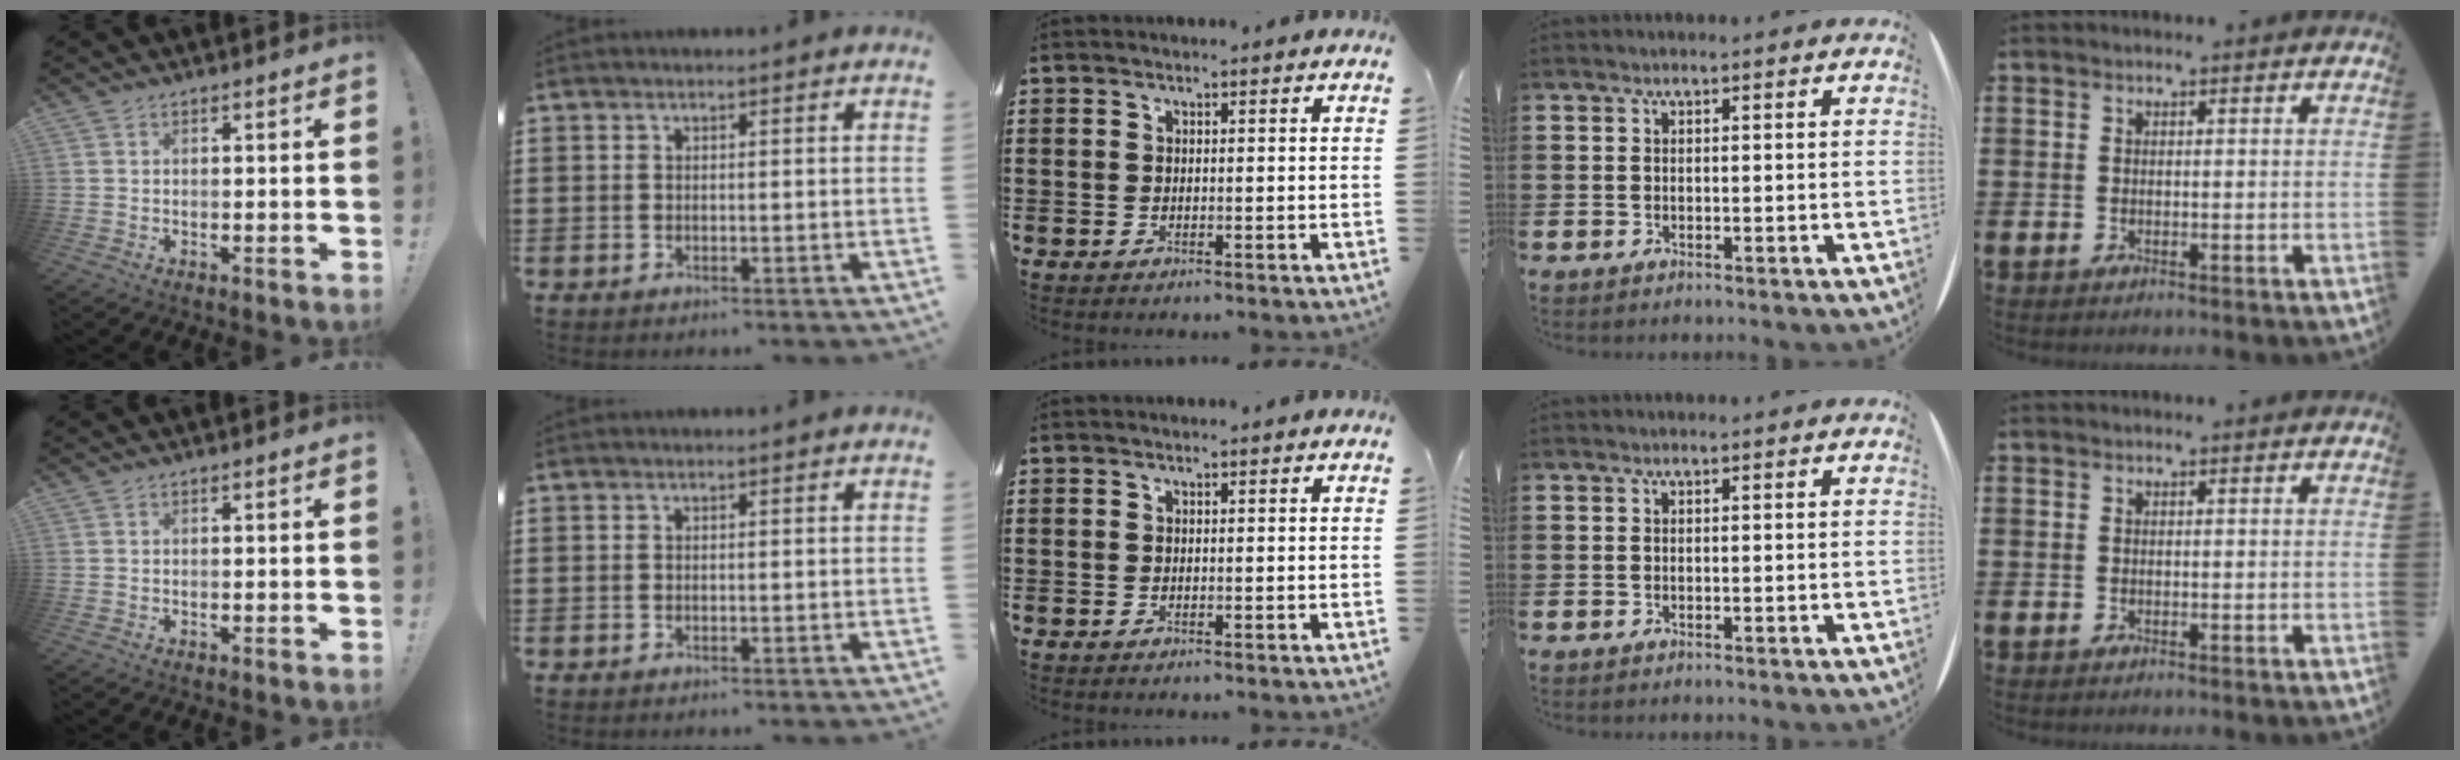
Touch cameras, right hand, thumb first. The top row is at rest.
{}